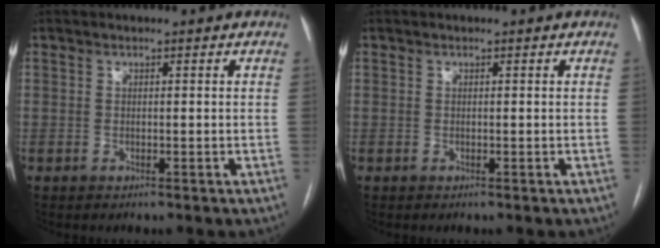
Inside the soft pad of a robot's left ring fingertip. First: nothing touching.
{"total": 0.0}